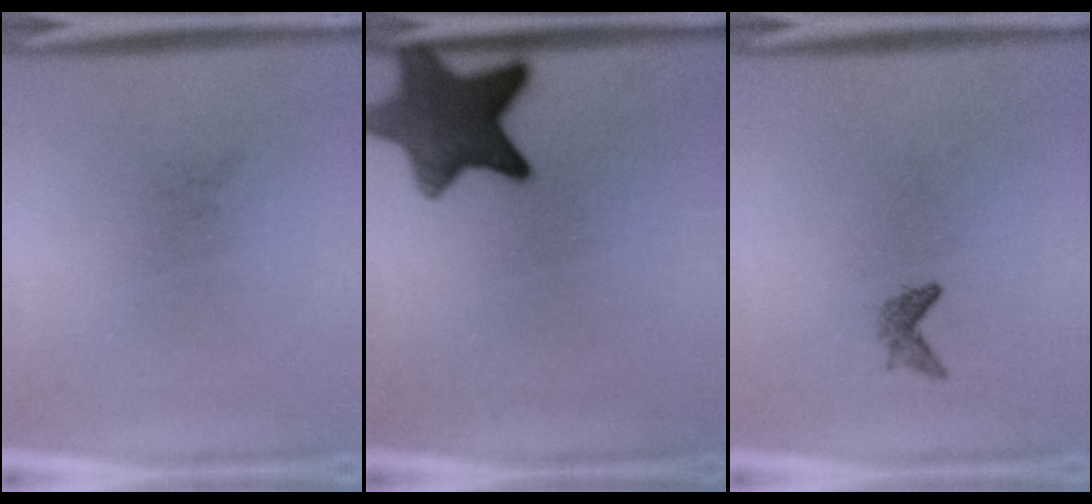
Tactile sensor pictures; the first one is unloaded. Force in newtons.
{"total": 10.4}
{"total": 1.1}